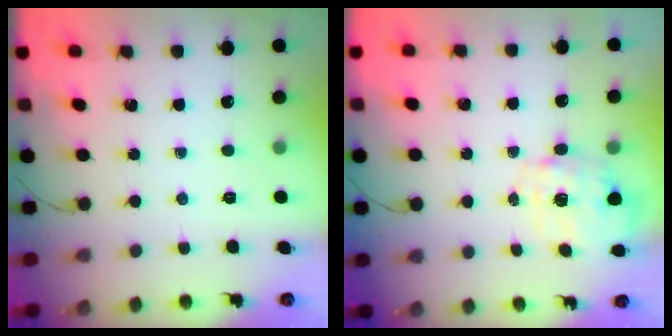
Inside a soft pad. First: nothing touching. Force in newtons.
{"total": 2.9, "press": 2.7, "slide": 0.9}